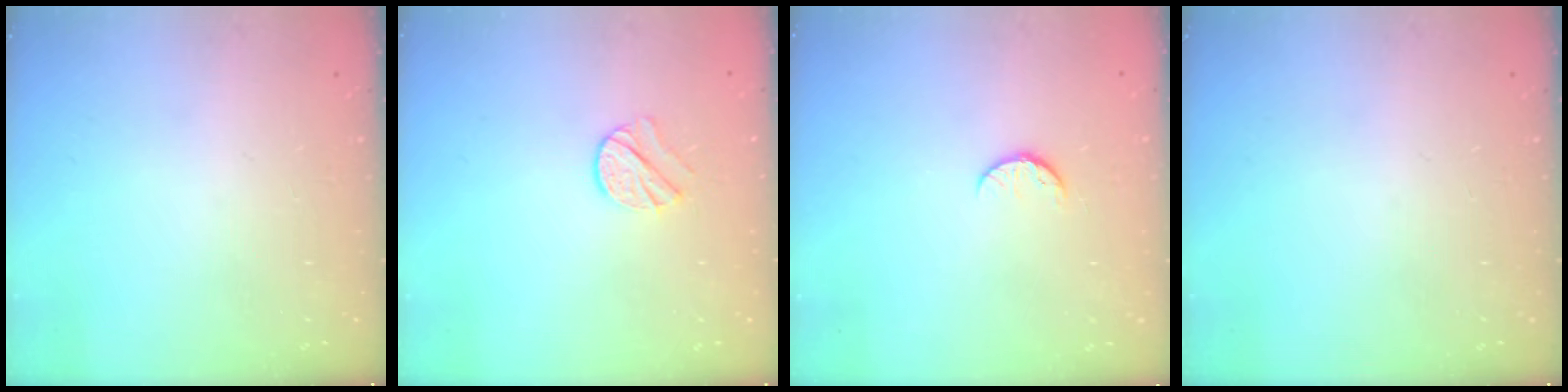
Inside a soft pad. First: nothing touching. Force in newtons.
{"total": 7.3, "press": 7.3, "slide": 0.1}
{"total": 5.6, "press": 5.6, "slide": 0.6}
{"total": 0.0}